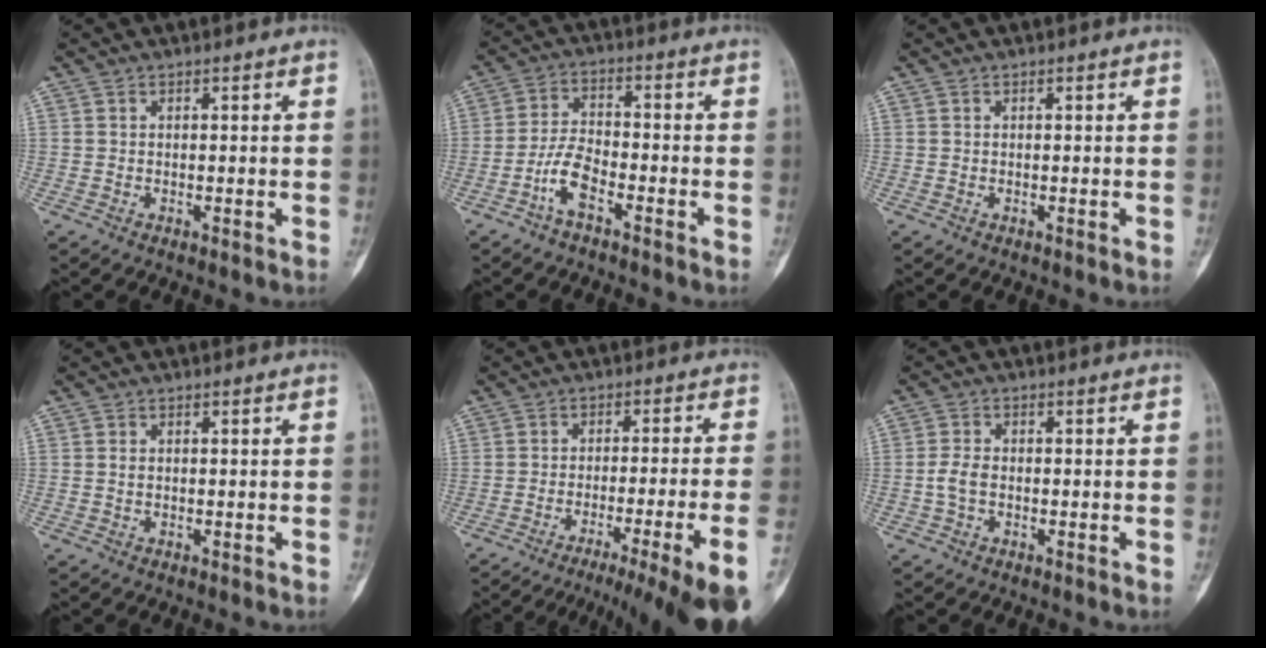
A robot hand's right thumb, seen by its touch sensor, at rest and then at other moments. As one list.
[{"total": 6.1, "force": [-3.3, 2.5, 4.4], "torque": [-0.088, 0.027, -0.068]}, {"total": 0.0}, {"total": 0.7, "force": [-0.1, 0.5, 0.4], "torque": [-0.005, 0.001, -0.004]}, {"total": 18.3, "force": [-12.1, 0.4, 13.8], "torque": [-0.150, 0.032, -0.174]}, {"total": 3.0, "force": [-0.6, 2.0, 2.1], "torque": [-0.045, 0.010, -0.016]}]